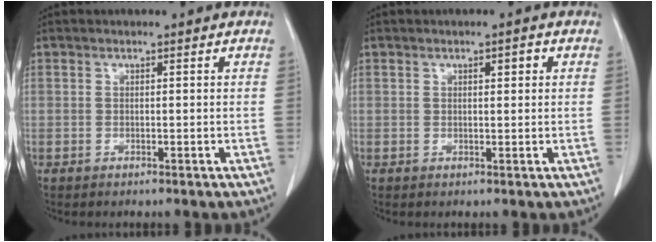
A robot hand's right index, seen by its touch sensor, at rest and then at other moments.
{"total": 1.4, "force": [0.5, 0.4, 1.2], "torque": [-0.018, 0.002, 0.007]}